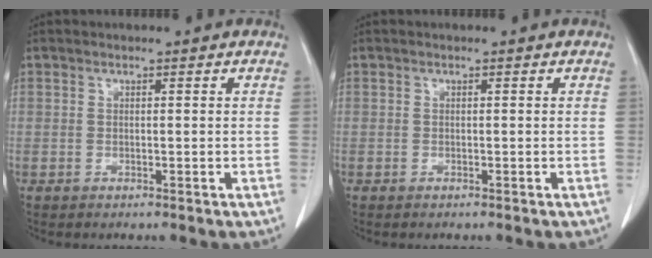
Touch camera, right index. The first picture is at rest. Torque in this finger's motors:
{"motor_torque": [0.07, -0.04, -0.03, 0.01]}